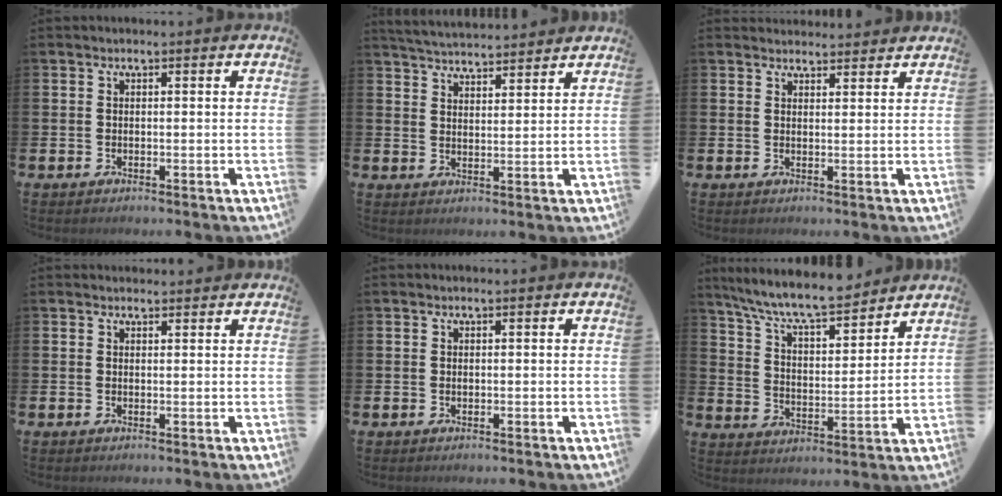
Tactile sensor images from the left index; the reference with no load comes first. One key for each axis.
{"total": 4.6, "fx": 4.6, "fy": 0.1, "fz": 0.1, "tx": -0.020, "ty": -0.025, "tz": 0.084}
{"total": 2.5, "fx": 2.4, "fy": 0.5, "fz": -0.2, "tx": 0.009, "ty": -0.013, "tz": 0.042}
{"total": 1.2, "fx": 1.1, "fy": 0.4, "fz": 0.0, "tx": 0.009, "ty": 0.000, "tz": 0.019}
{"total": 0.0}
{"total": 9.1, "fx": 8.5, "fy": 1.2, "fz": 3.1, "tx": -0.092, "ty": -0.055, "tz": 0.148}